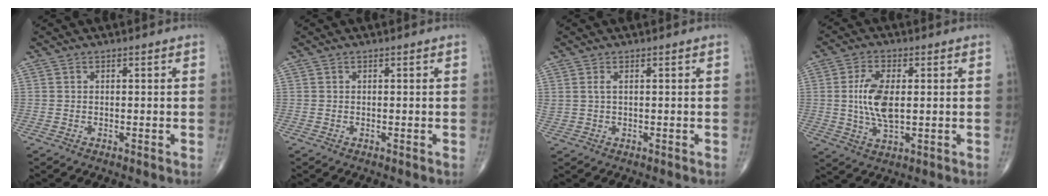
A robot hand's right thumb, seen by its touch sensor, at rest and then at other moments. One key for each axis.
{"total": 0.0}
{"total": 1.5, "fx": 0.5, "fy": 0.5, "fz": 1.3, "tx": -0.034, "ty": 0.007, "tz": 0.017}
{"total": 9.0, "fx": 0.6, "fy": 4.3, "fz": 7.9, "tx": -0.162, "ty": -0.006, "tz": 0.014}